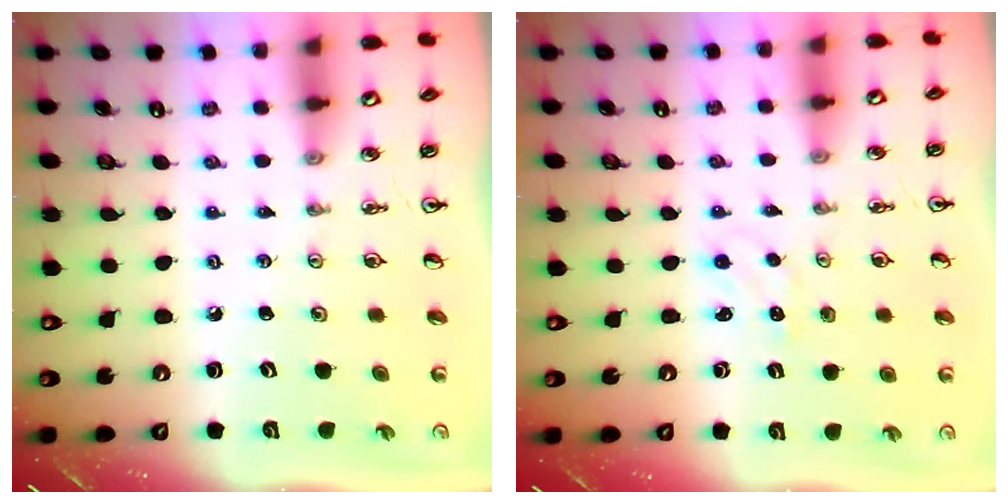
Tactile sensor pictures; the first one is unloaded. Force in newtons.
{"total": 1.5, "press": 1.4, "slide": 0.3}